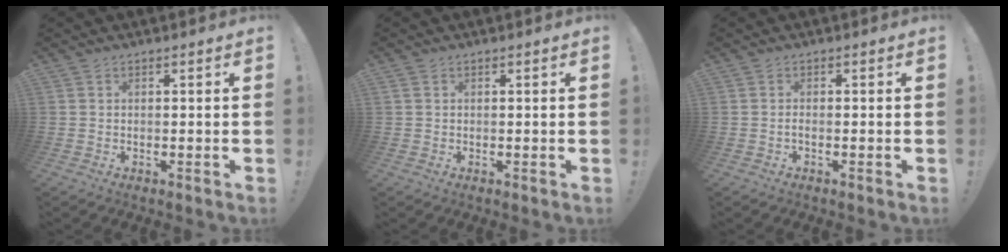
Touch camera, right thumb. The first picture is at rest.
{"total": 0.5, "force": [0.3, 0.5, 0.1], "torque": [-0.007, 0.004, 0.006]}
{"total": 0.9, "force": [-0.6, 0.1, 0.7], "torque": [-0.014, 0.002, -0.010]}